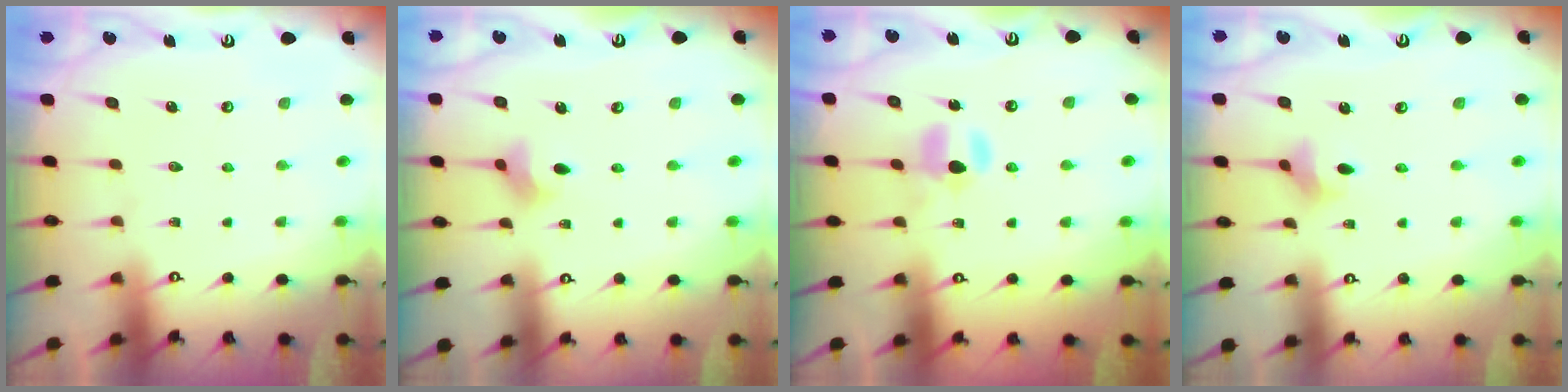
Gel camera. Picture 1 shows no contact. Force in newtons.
{"total": 5.2, "press": 5.0, "slide": 1.4}
{"total": 6.7, "press": 6.6, "slide": 0.9}
{"total": 2.8, "press": 2.8, "slide": 0.1}